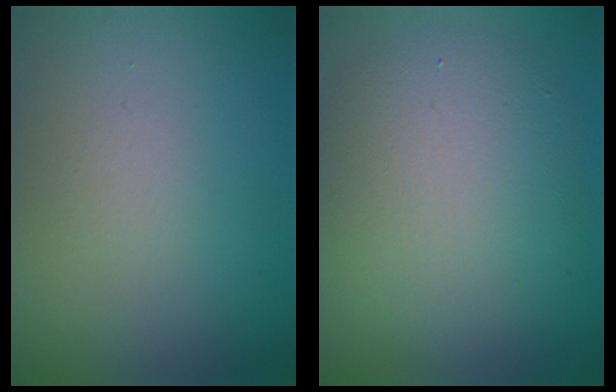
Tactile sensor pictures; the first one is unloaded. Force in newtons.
{"total": 7.2, "press": 7.2, "slide": 0.3}